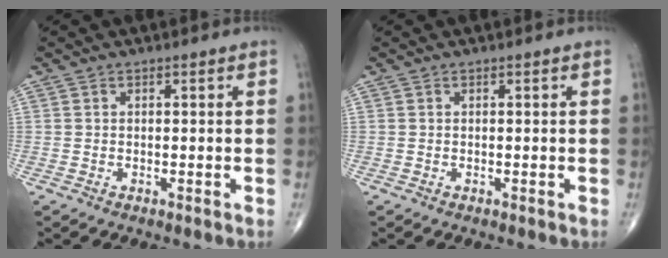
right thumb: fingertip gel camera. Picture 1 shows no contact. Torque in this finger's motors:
{"motor_torque": [0.00, 0.00, 0.11, 0.11, 0.02]}